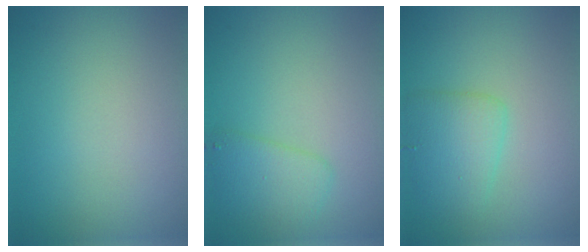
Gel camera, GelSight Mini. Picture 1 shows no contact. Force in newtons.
{"total": 2.6, "press": 2.5, "slide": 0.2}
{"total": 2.9, "press": 2.9, "slide": 0.0}